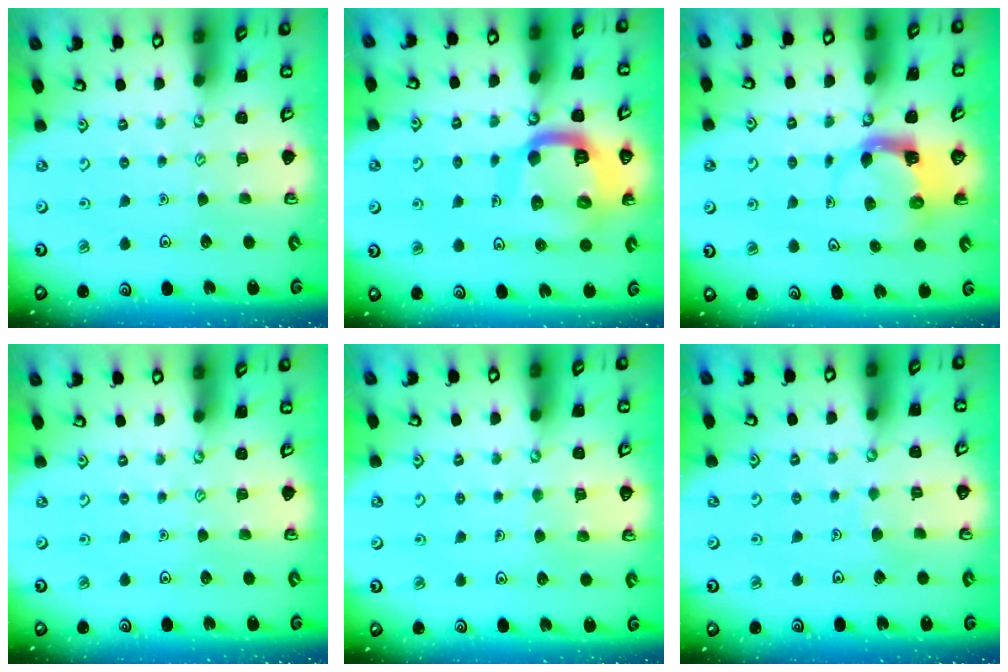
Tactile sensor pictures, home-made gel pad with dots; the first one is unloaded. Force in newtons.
{"total": 15.6, "press": 15.5, "slide": 1.8}
{"total": 3.8, "press": 3.8, "slide": 0.6}
{"total": 0.0}
{"total": 3.9, "press": 3.9, "slide": 0.3}
{"total": 3.0, "press": 3.0, "slide": 0.2}